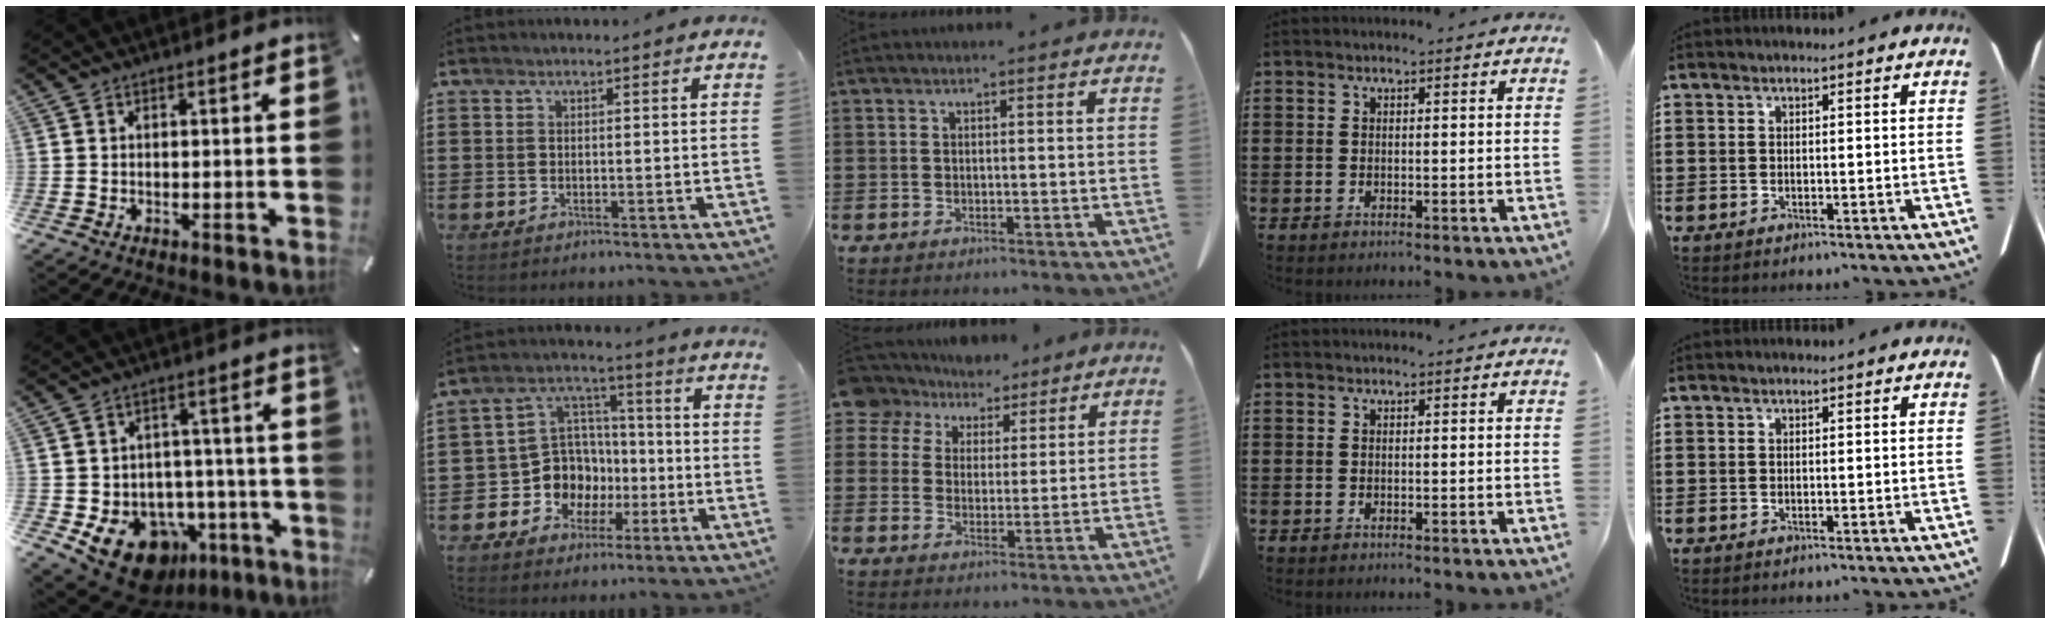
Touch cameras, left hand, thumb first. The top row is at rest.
{"thumb": {"total": 14.5, "force": [-7.5, 10.3, 6.9], "torque": [-0.089, 0.040, -0.118]}, "index": {"total": 10.0, "force": [-2.6, 9.2, 3.0], "torque": [-0.103, 0.010, -0.041]}, "middle": {"total": 6.3, "force": [5.0, 3.8, 1.0], "torque": [-0.046, -0.012, 0.093]}}